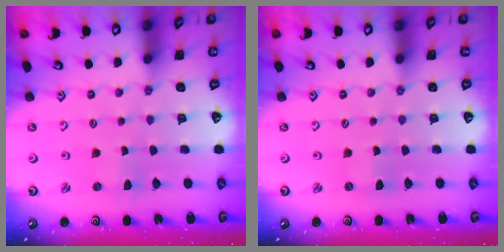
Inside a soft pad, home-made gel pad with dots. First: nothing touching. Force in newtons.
{"total": 0.0}